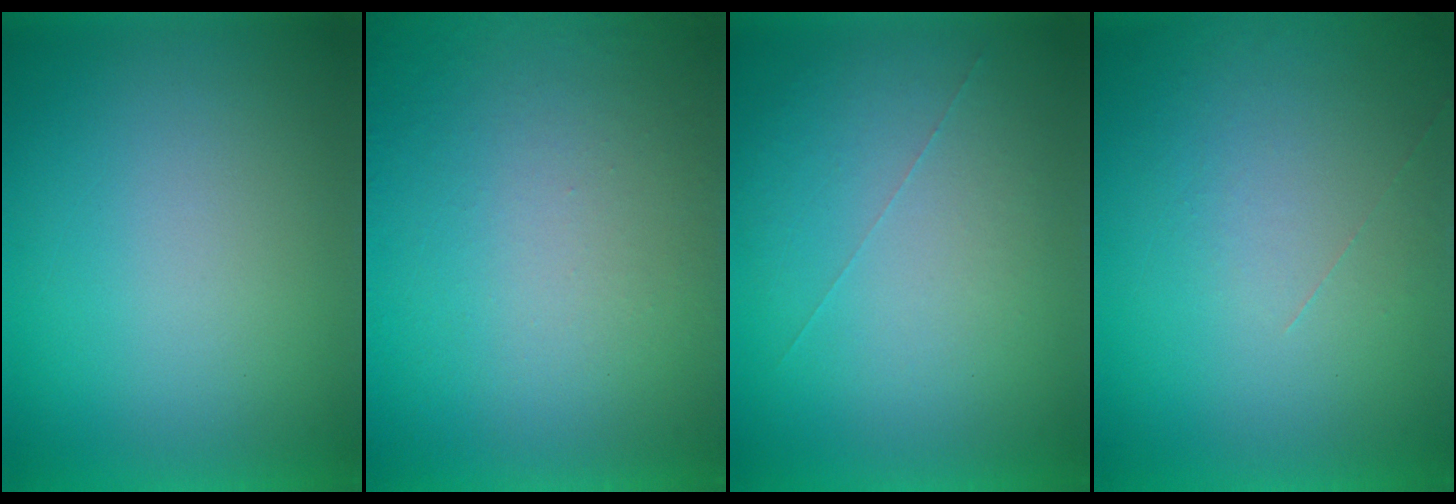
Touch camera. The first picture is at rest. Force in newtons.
{"total": 7.6}
{"total": 1.0}
{"total": 1.2}